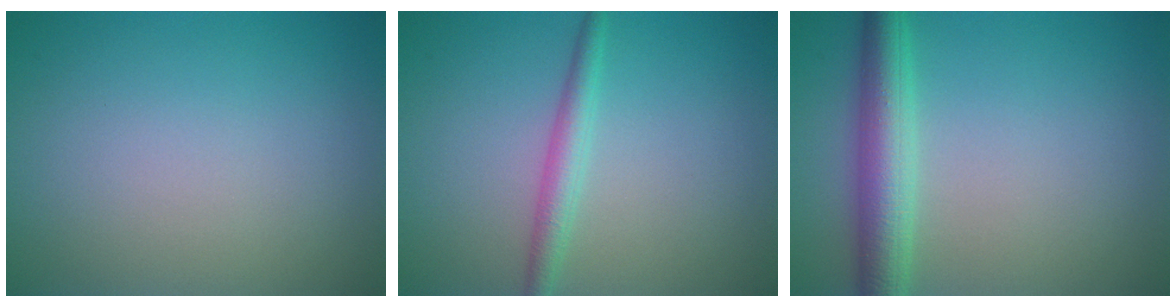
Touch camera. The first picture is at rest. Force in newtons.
{"total": 2.2, "press": 2.2, "slide": 0.1}
{"total": 4.8, "press": 4.8, "slide": 0.1}